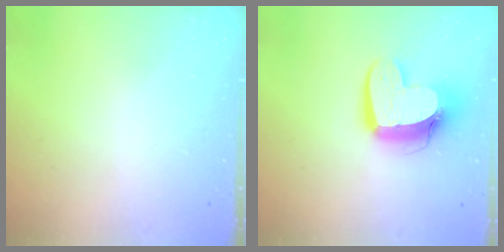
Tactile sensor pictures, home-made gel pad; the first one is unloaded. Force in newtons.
{"total": 14.4, "press": 14.3, "slide": 1.3}